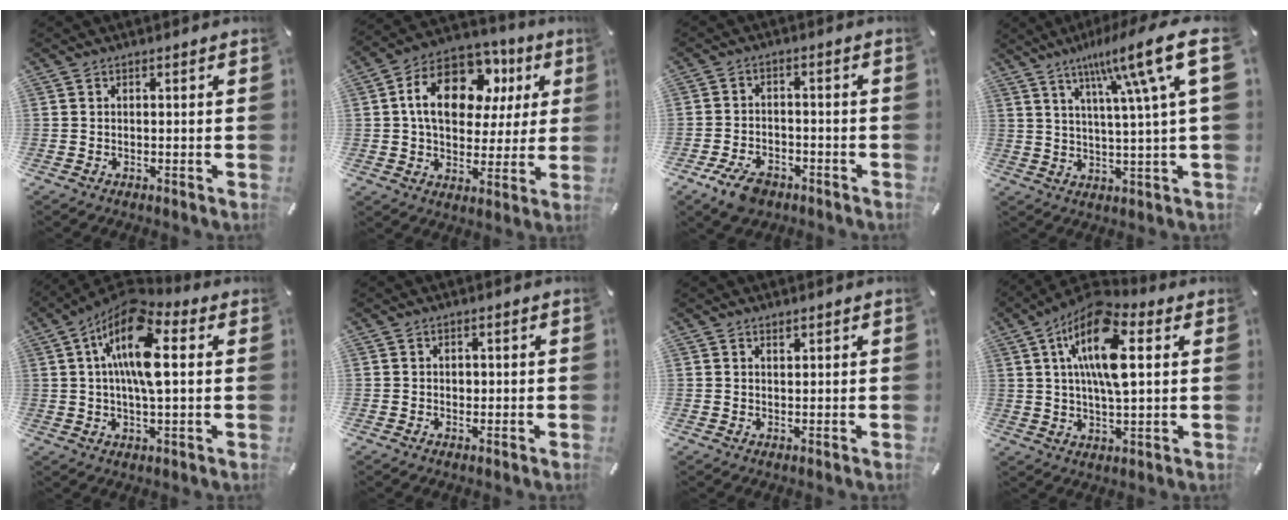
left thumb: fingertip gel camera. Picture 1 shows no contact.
{"total": 18.1, "force": [5.9, 12.3, 11.8], "torque": [-0.198, -0.010, 0.108]}
{"total": 6.5, "force": [-4.1, 3.8, 3.4], "torque": [-0.067, 0.021, -0.075]}
{"total": 17.5, "force": [7.5, 2.2, 15.7], "torque": [-0.246, -0.033, 0.104]}
{"total": 15.2, "force": [3.7, 6.2, 13.4], "torque": [-0.257, -0.007, 0.060]}
{"total": 0.9, "force": [0.0, 0.9, 0.3], "torque": [0.000, 0.001, -0.003]}
{"total": 1.0, "force": [0.8, 0.5, 0.4], "torque": [-0.008, 0.001, 0.015]}
{"total": 15.6, "force": [5.0, 6.6, 13.2], "torque": [-0.261, -0.006, 0.082]}